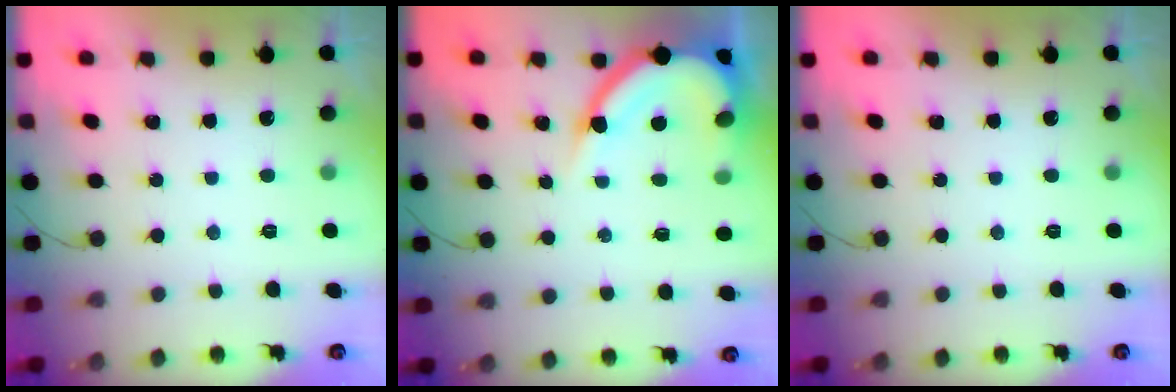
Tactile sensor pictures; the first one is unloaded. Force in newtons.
{"total": 11.9, "press": 11.9, "slide": 0.8}
{"total": 0.0}